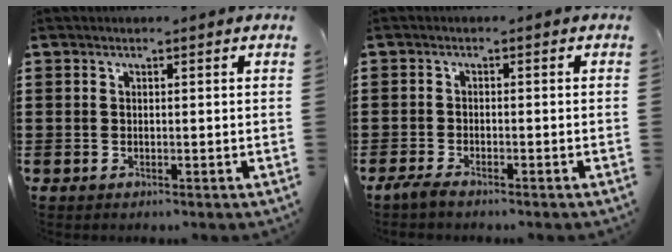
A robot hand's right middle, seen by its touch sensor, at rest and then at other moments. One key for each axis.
{"total": 1.9, "fx": -1.5, "fy": 0.2, "fz": 1.1, "tx": -0.035, "ty": -0.006, "tz": -0.033}